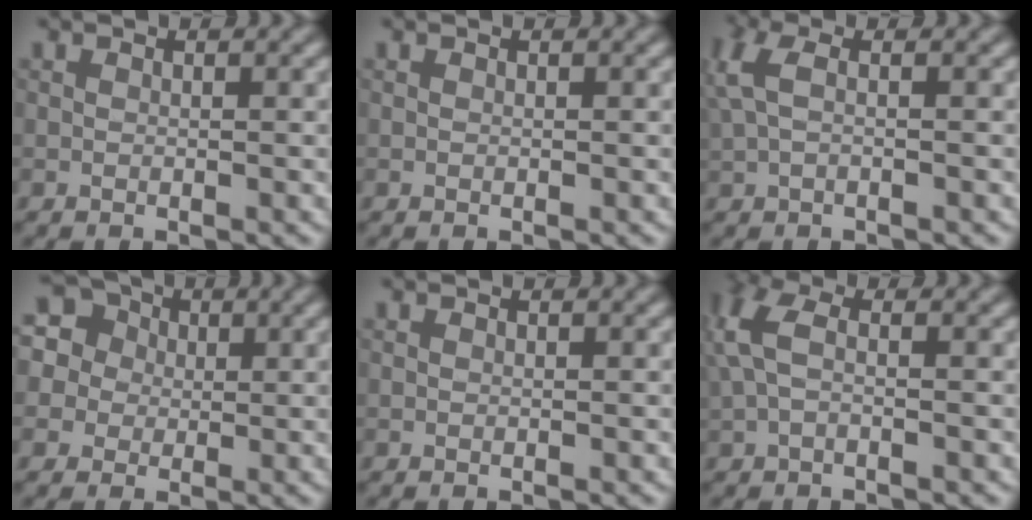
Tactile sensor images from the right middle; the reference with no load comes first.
{"total": 0.0}
{"total": 2.7, "force": [0.6, 1.2, 2.3], "torque": [-0.061, 0.008, 0.007]}
{"total": 10.8, "force": [4.2, 9.0, 4.3], "torque": [-0.122, 0.052, 0.048]}
{"total": 0.0}
{"total": 3.6, "force": [0.3, 1.9, 3.0], "torque": [-0.082, 0.013, -0.001]}